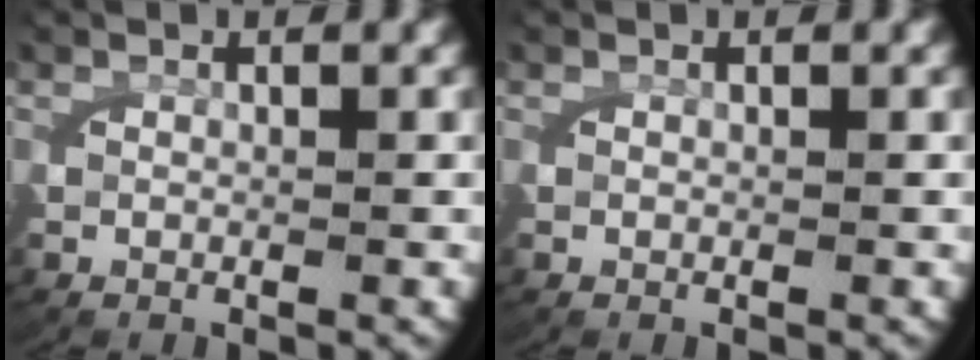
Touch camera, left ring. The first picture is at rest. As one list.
[{"total": 0.0}]